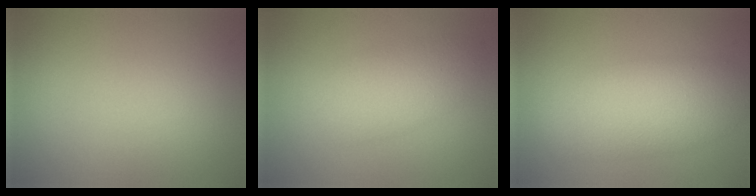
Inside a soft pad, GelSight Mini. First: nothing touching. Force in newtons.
{"total": 3.7, "press": 3.7, "slide": 0.2}
{"total": 5.4, "press": 5.4, "slide": 0.2}